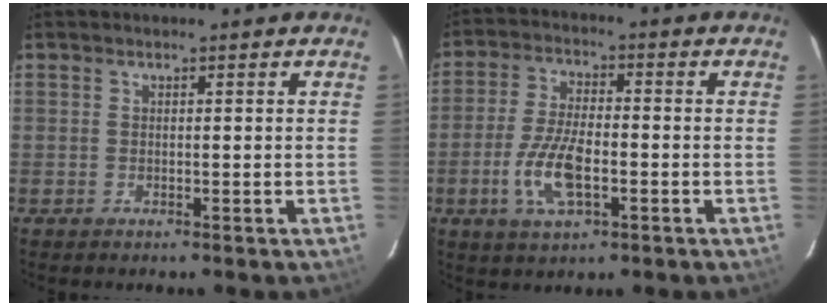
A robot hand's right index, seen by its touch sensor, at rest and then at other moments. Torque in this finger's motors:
{"motor_torque": [0.47, 0.00, 0.29, 0.10]}